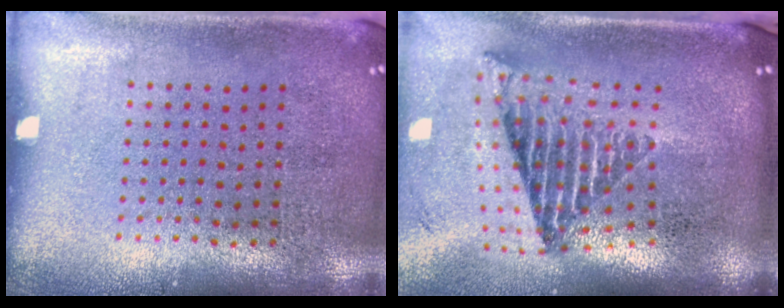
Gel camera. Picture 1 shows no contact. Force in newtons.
{"total": 2.7, "press": 1.7, "slide": 2.1}